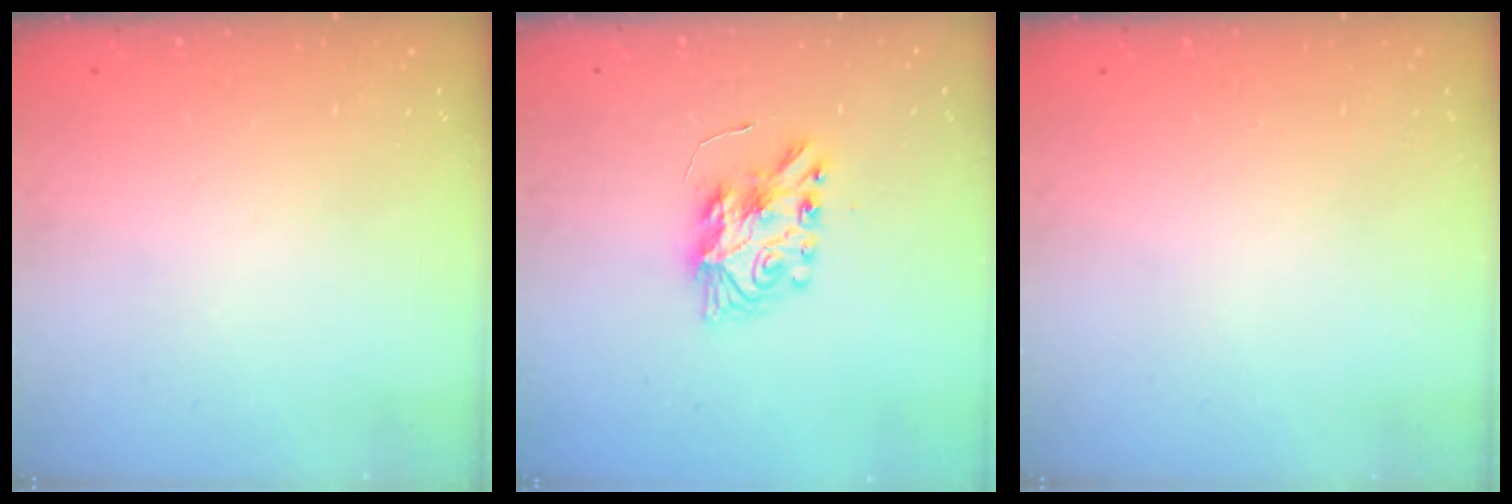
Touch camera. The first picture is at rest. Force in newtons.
{"total": 8.4, "press": 8.4, "slide": 0.7}
{"total": 0.0}